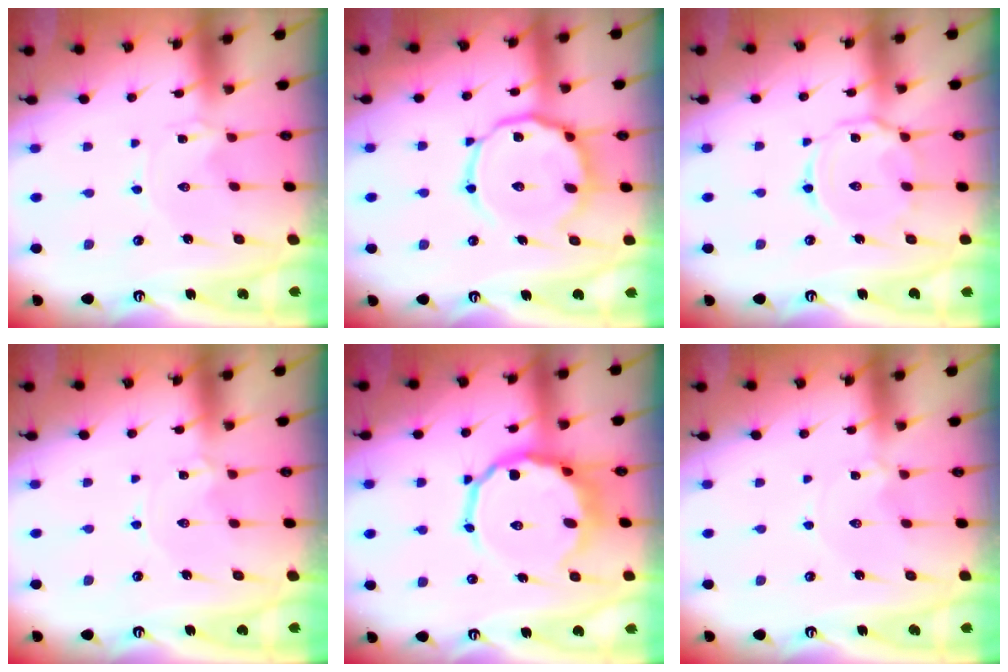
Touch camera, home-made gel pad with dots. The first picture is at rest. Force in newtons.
{"total": 14.1, "press": 14.0, "slide": 1.3}
{"total": 8.5, "press": 8.4, "slide": 0.7}
{"total": 1.1, "press": 1.1, "slide": 0.2}
{"total": 12.2, "press": 11.8, "slide": 3.1}
{"total": 0.0}